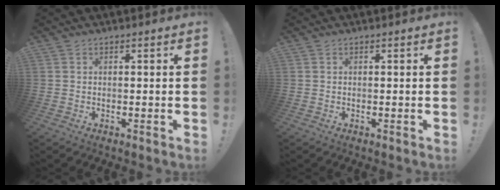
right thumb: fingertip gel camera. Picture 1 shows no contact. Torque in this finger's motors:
{"motor_torque": [0.00, 0.00, 0.00, 0.00, 0.00]}